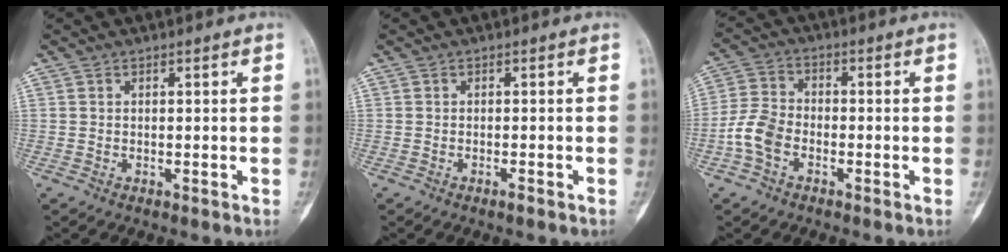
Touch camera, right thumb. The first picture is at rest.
{"total": 0.9, "force": [-0.7, 0.1, 0.6], "torque": [-0.015, 0.001, -0.011]}
{"total": 6.8, "force": [-2.7, 4.4, 4.3], "torque": [-0.087, 0.018, -0.063]}